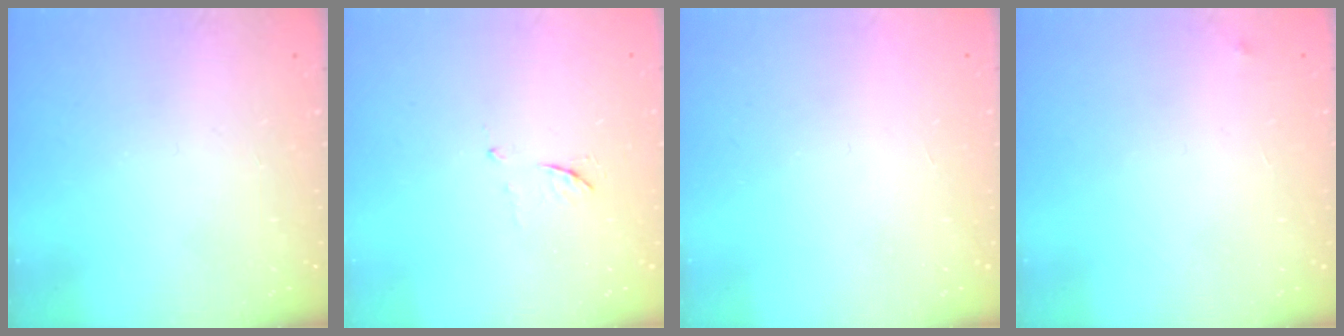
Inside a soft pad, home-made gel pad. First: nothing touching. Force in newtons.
{"total": 5.5, "press": 5.4, "slide": 0.7}
{"total": 1.6, "press": 1.6, "slide": 0.1}
{"total": 2.5, "press": 2.4, "slide": 0.4}